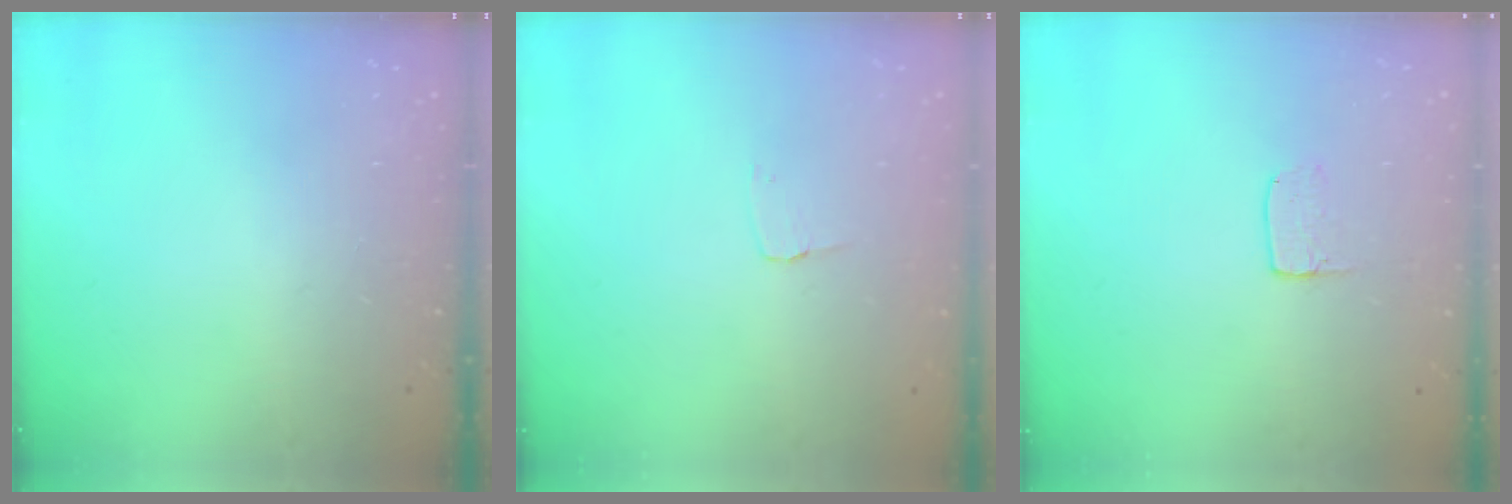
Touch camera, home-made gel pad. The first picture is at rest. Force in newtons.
{"total": 2.6, "press": 2.6, "slide": 0.2}
{"total": 4.1, "press": 4.1, "slide": 0.3}